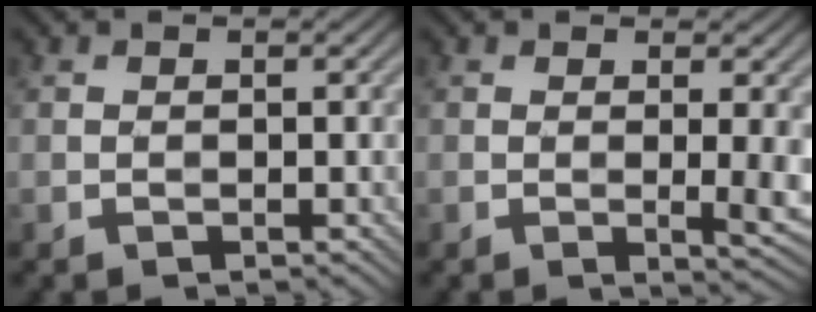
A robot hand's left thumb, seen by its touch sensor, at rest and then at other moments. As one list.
[{"total": 3.2, "force": [0.2, 0.4, 3.2], "torque": [-0.054, -0.004, 0.004]}]